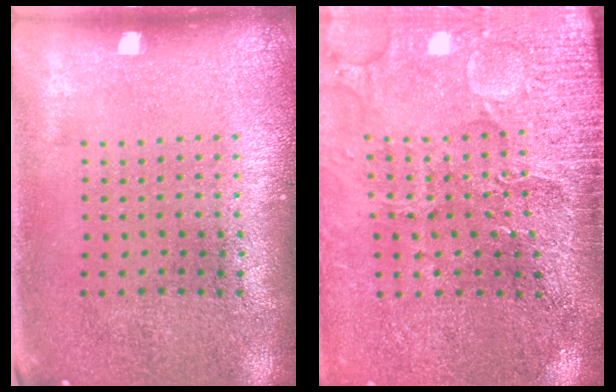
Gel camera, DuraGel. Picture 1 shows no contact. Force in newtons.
{"total": 3.5, "press": 3.4, "slide": 0.7}